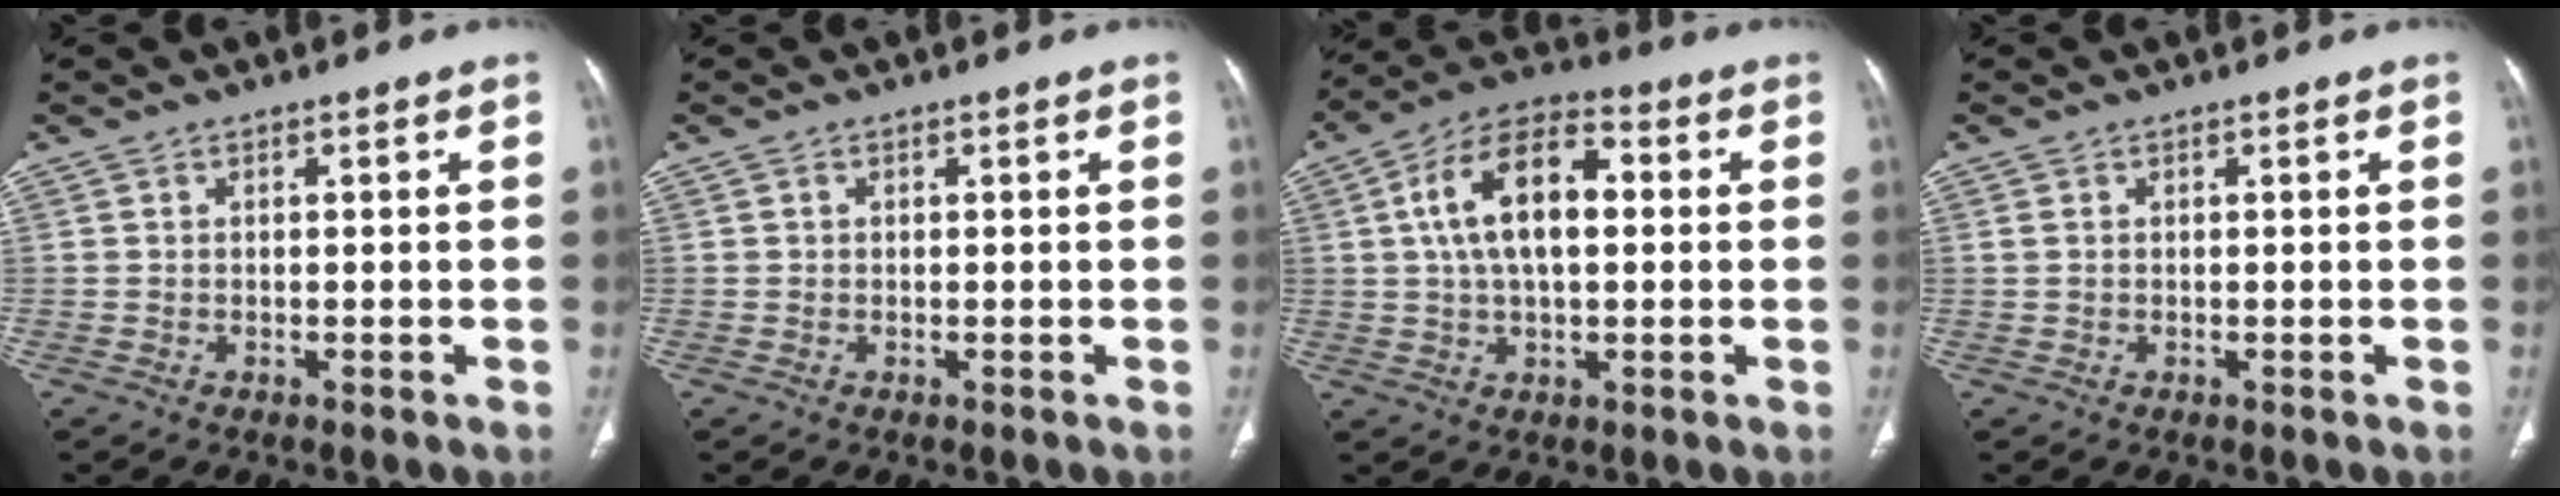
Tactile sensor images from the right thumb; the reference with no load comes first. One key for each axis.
{"total": 0.0}
{"total": 14.4, "fx": 2.1, "fy": 7.7, "fz": 12.0, "tx": -0.208, "ty": 0.025, "tz": 0.030}
{"total": 0.8, "fx": 0.2, "fy": 0.6, "fz": 0.6, "tx": -0.017, "ty": 0.004, "tz": 0.008}